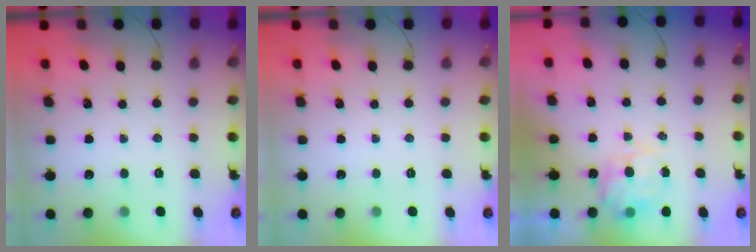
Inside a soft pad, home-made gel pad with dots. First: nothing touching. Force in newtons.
{"total": 0.0}
{"total": 9.1, "press": 9.0, "slide": 0.6}